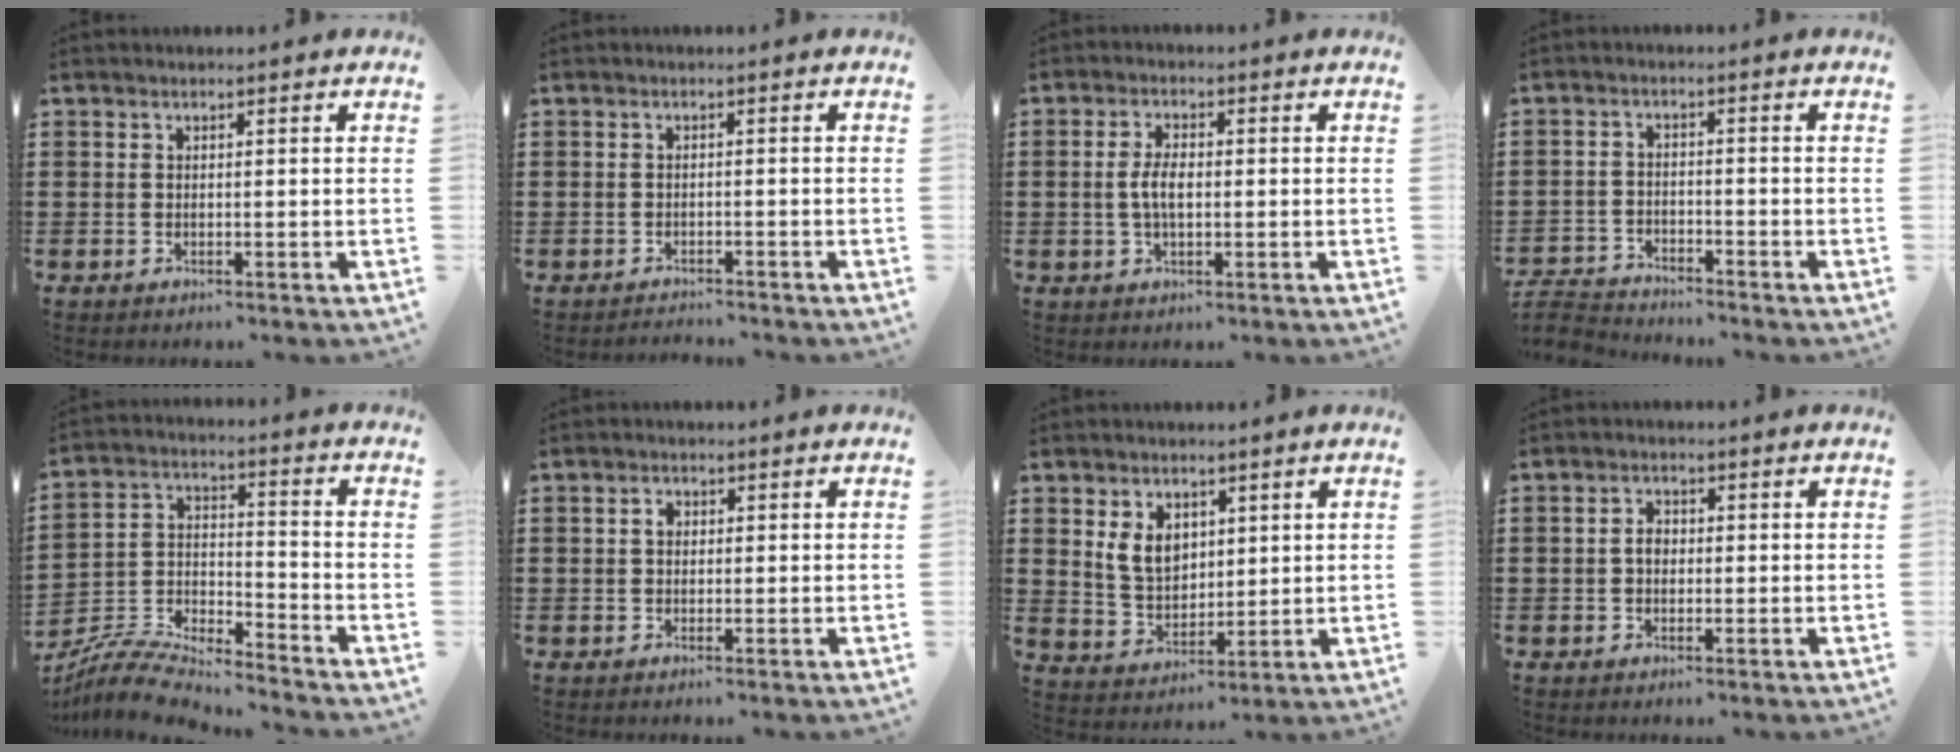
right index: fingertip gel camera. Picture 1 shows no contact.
{"total": 1.2, "force": [-1.2, 0.1, -0.2], "torque": [0.000, 0.004, -0.027]}
{"total": 3.9, "force": [-0.1, 1.8, 3.5], "torque": [-0.075, 0.001, -0.006]}
{"total": 3.7, "force": [-3.7, 0.3, 0.0], "torque": [-0.012, -0.002, -0.082]}
{"total": 6.9, "force": [-6.7, 0.9, 1.3], "torque": [-0.042, -0.004, -0.138]}
{"total": 1.4, "force": [0.2, 1.0, 0.9], "torque": [-0.020, 0.007, 0.002]}
{"total": 6.0, "force": [2.2, 4.3, 3.5], "torque": [-0.084, 0.007, 0.037]}
{"total": 2.1, "force": [-0.2, 1.5, 1.5], "torque": [-0.029, 0.006, -0.005]}